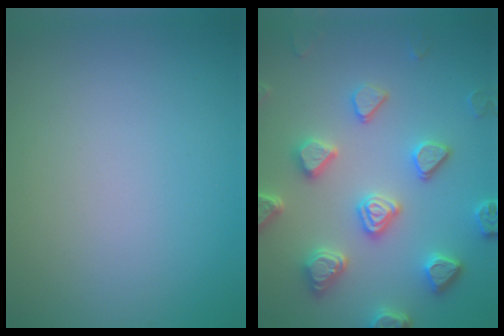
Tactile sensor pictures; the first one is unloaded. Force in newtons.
{"total": 5.5, "press": 4.9, "slide": 2.6}